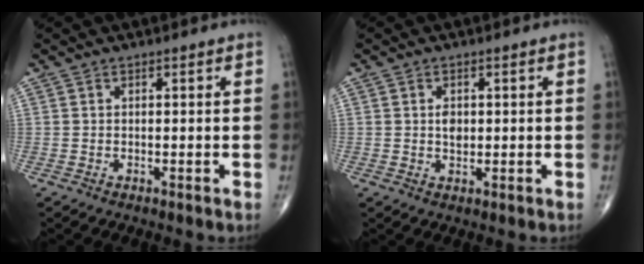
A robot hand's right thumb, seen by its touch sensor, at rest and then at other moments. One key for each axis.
{"total": 2.5, "fx": 0.3, "fy": 1.6, "fz": 1.9, "tx": -0.024, "ty": -0.001, "tz": 0.005}